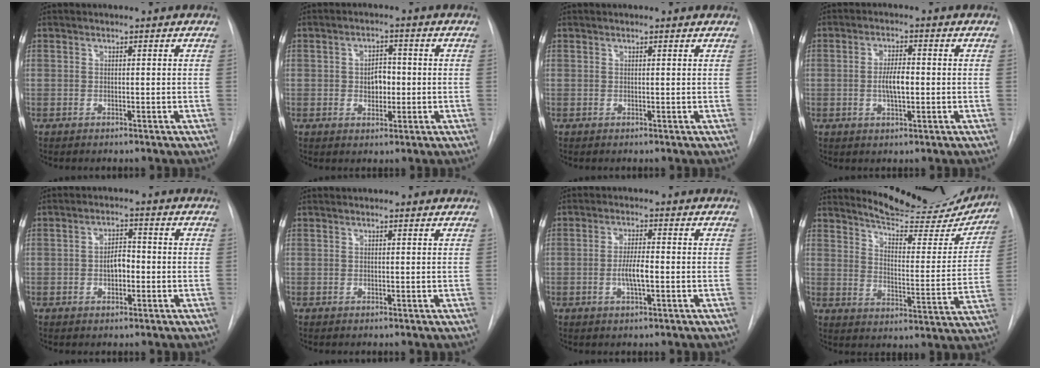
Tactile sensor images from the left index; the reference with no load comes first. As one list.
[{"total": 3.7, "force": [-0.1, 2.4, 2.8], "torque": [-0.040, 0.007, 0.001]}, {"total": 2.4, "force": [2.3, 0.3, 0.7], "torque": [-0.013, 0.015, 0.022]}, {"total": 4.1, "force": [-0.3, 1.2, 3.9], "torque": [-0.075, 0.000, -0.005]}, {"total": 3.3, "force": [-0.6, 1.8, 2.7], "torque": [-0.044, 0.008, -0.009]}, {"total": 3.0, "force": [2.8, 0.5, 0.9], "torque": [-0.016, 0.017, 0.028]}, {"total": 3.7, "force": [-0.7, 0.6, 3.6], "torque": [-0.071, -0.003, -0.013]}, {"total": 19.1, "force": [17.9, 3.3, 5.6], "torque": [-0.072, -0.062, 0.227]}]